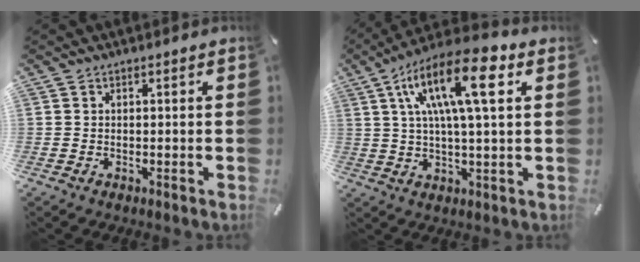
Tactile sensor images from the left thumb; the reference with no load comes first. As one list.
[{"total": 16.1, "force": [5.2, 4.6, 14.6], "torque": [-0.278, 0.003, 0.085]}]